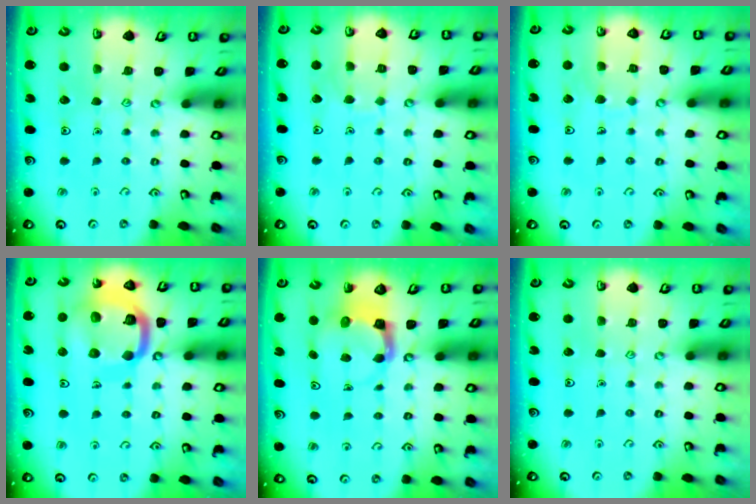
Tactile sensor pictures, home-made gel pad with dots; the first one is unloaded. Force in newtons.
{"total": 5.2, "press": 5.1, "slide": 0.4}
{"total": 4.7, "press": 4.7, "slide": 0.3}
{"total": 17.4, "press": 17.3, "slide": 1.9}
{"total": 3.9, "press": 3.9, "slide": 0.4}
{"total": 0.0}